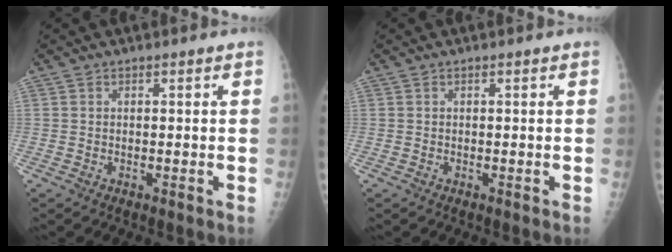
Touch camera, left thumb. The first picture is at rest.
{"total": 0.0}